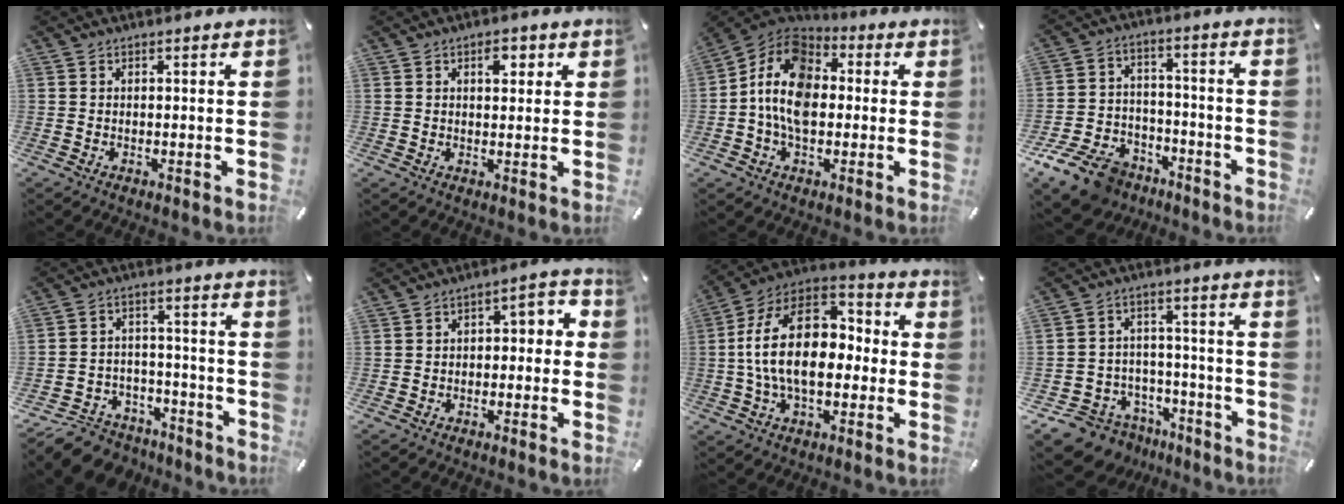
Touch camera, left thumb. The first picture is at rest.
{"total": 3.6, "force": [1.5, 2.2, 2.5], "torque": [-0.023, -0.006, 0.017]}
{"total": 12.2, "force": [-1.8, 8.7, 8.3], "torque": [-0.176, 0.015, -0.038]}
{"total": 12.9, "force": [-9.2, 7.5, 5.0], "torque": [-0.095, 0.062, -0.167]}
{"total": 9.6, "force": [-7.6, 5.5, 2.3], "torque": [-0.026, 0.056, -0.135]}
{"total": 4.4, "force": [-2.7, 2.6, 2.2], "torque": [-0.039, 0.024, -0.055]}
{"total": 19.6, "force": [-1.5, 12.5, 15.0], "torque": [-0.279, 0.020, -0.029]}
{"total": 9.3, "force": [-6.2, 6.8, 1.2], "torque": [-0.023, 0.038, -0.105]}